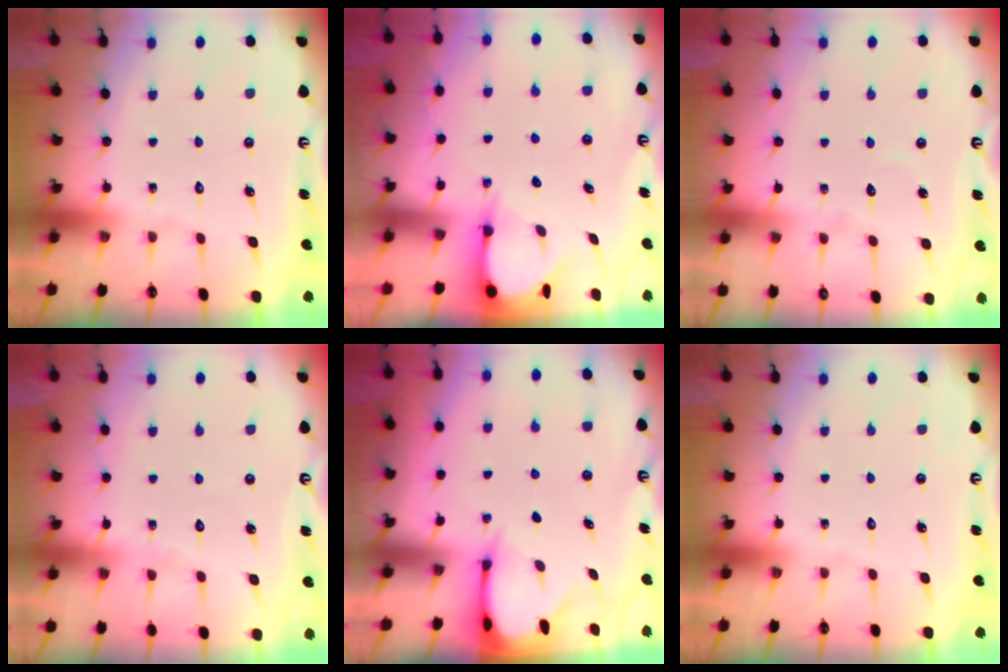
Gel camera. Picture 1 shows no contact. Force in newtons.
{"total": 3.6, "press": 3.5, "slide": 0.3}
{"total": 3.2, "press": 3.2, "slide": 0.2}
{"total": 3.2, "press": 3.1, "slide": 0.5}
{"total": 2.6, "press": 2.6, "slide": 0.3}
{"total": 0.0}